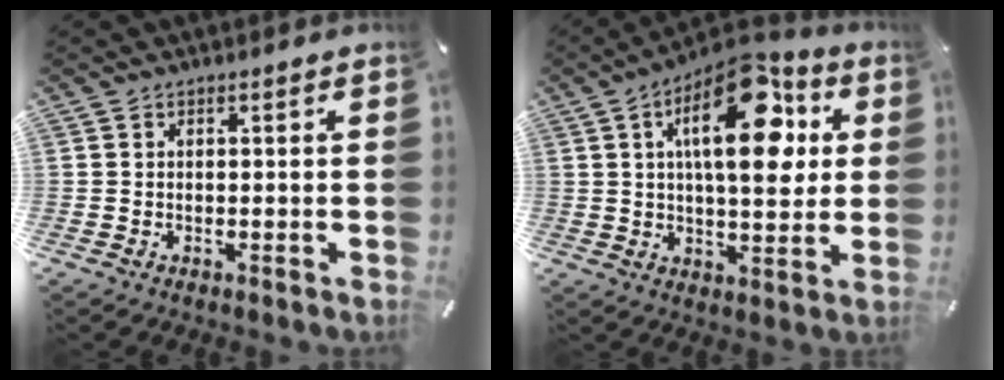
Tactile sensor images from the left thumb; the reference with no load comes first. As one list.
[{"total": 21.0, "force": [7.2, 9.8, 17.2], "torque": [-0.263, -0.021, 0.109]}]